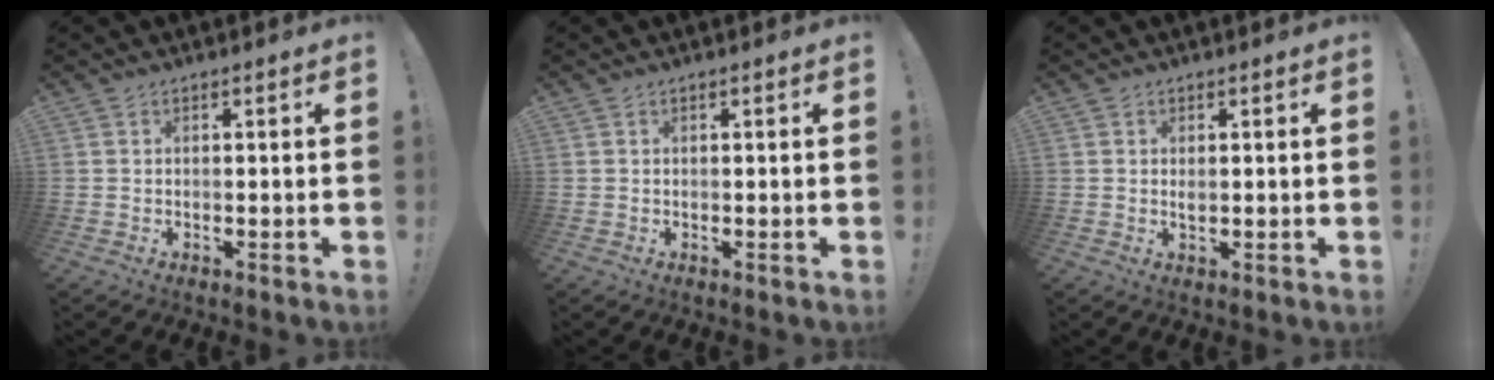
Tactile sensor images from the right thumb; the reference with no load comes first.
{"total": 0.0}
{"total": 1.2, "force": [0.5, 0.7, 0.9], "torque": [-0.013, -0.002, 0.008]}